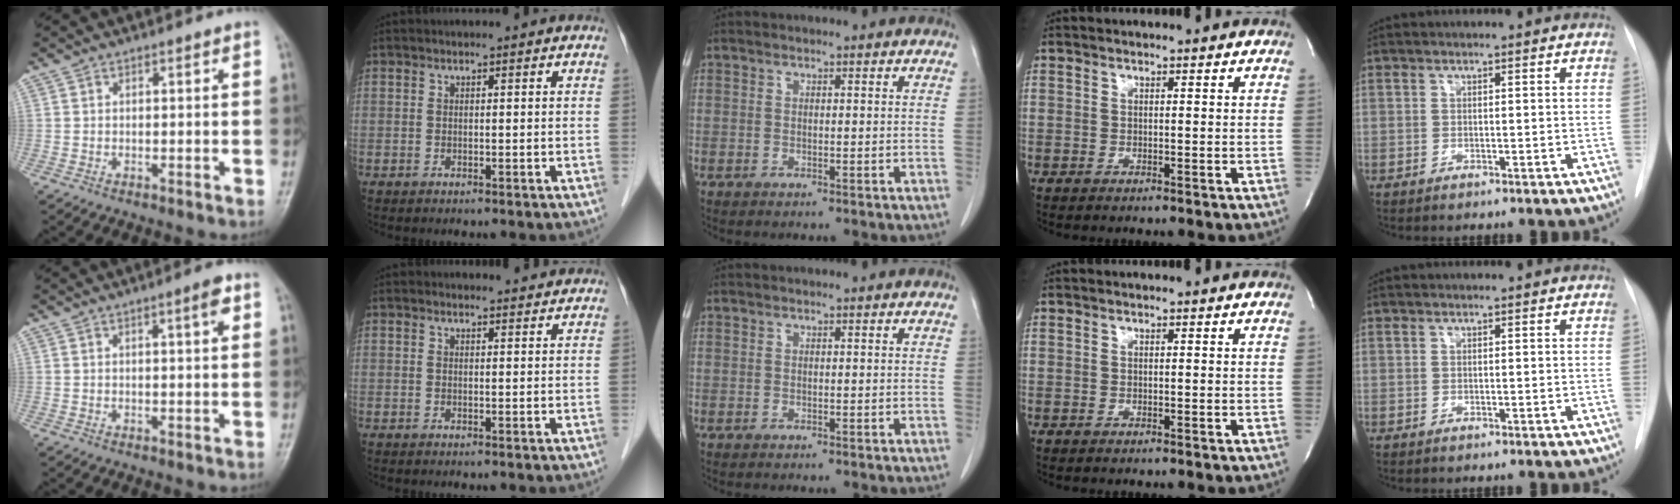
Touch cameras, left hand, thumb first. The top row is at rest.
{"thumb": {"total": 3.1, "force": [1.4, 0.4, 2.7], "torque": [-0.039, -0.004, 0.019]}, "index": {"total": 2.3, "force": [2.2, 0.5, 0.0], "torque": [-0.007, 0.003, 0.025]}}